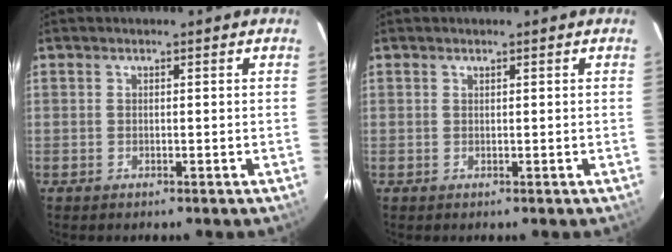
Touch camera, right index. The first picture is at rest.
{"total": 0.0}